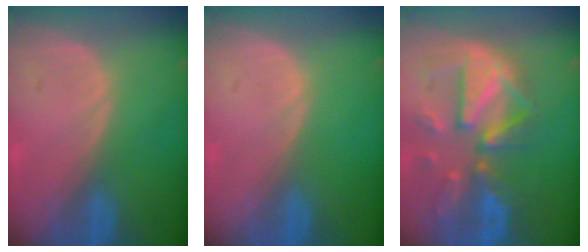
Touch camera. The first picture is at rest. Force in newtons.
{"total": 0.0}
{"total": 12.0, "press": 10.5, "slide": 5.9}